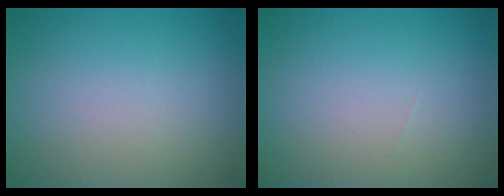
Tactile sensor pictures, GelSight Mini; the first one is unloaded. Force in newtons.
{"total": 0.0}